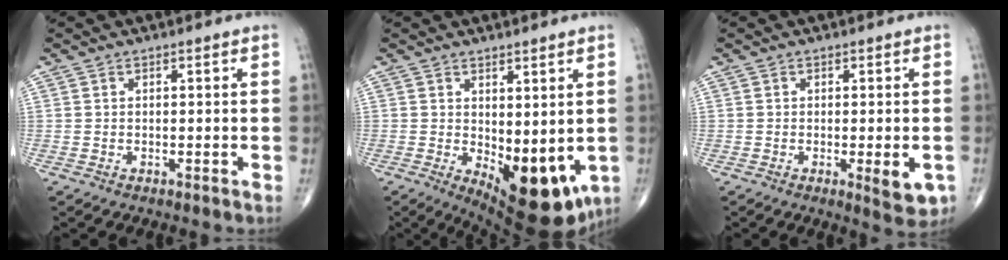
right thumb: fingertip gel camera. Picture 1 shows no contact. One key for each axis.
{"total": 13.0, "fx": -1.9, "fy": 5.9, "fz": 11.4, "tx": -0.137, "ty": -0.023, "tz": -0.004}
{"total": 5.5, "fx": -1.6, "fy": 1.8, "fz": 4.9, "tx": -0.054, "ty": -0.009, "tz": -0.016}